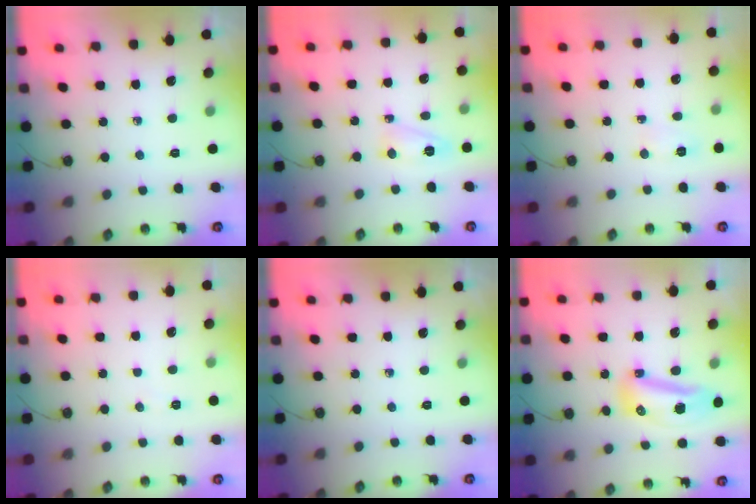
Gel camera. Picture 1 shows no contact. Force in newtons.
{"total": 5.6, "press": 5.6, "slide": 0.4}
{"total": 3.6, "press": 3.4, "slide": 0.9}
{"total": 3.8, "press": 3.4, "slide": 1.7}
{"total": 0.0}
{"total": 23.8, "press": 15.4, "slide": 18.1}